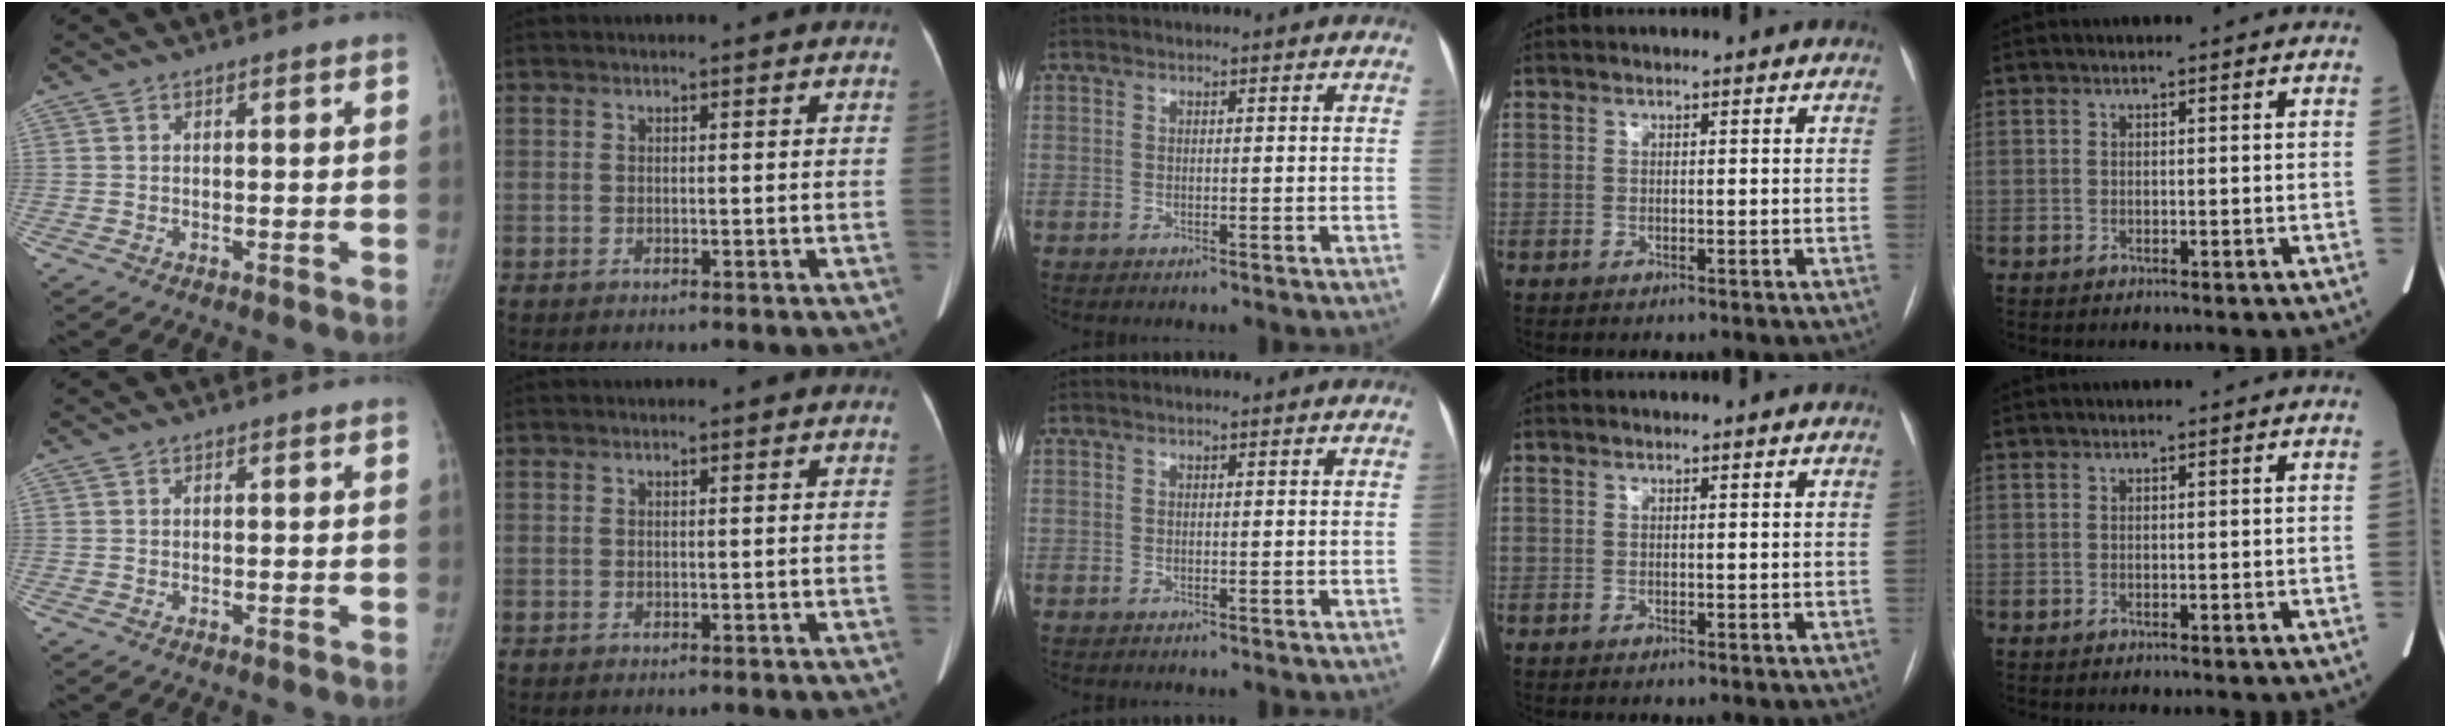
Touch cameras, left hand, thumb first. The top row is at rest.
{}